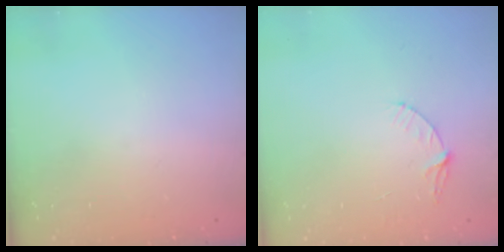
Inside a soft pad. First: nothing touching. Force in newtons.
{"total": 4.7, "press": 4.7, "slide": 0.4}